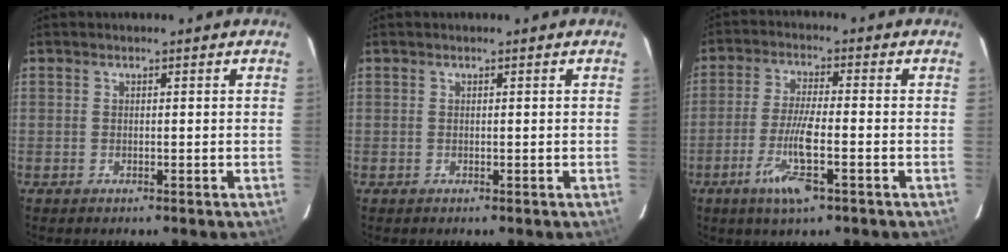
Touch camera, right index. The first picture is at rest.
{"total": 0.0}
{"total": 8.0, "force": [-3.5, 0.6, 7.1], "torque": [-0.141, -0.012, -0.064]}